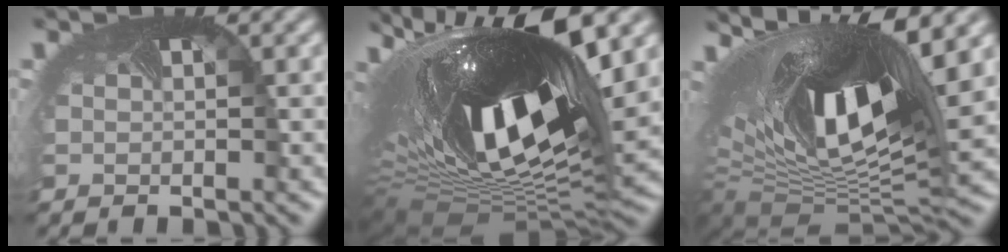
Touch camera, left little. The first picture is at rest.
{"total": 19.2, "force": [4.1, 8.6, 16.6], "torque": [-0.298, 0.013, 0.060]}
{"total": 16.1, "force": [4.9, 7.3, 13.5], "torque": [-0.258, 0.005, 0.086]}